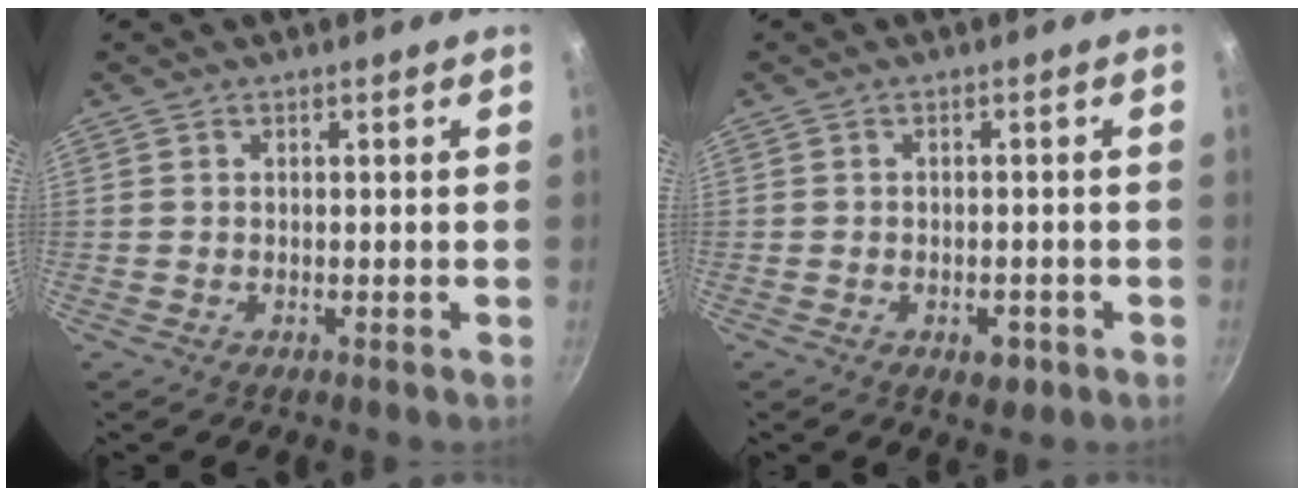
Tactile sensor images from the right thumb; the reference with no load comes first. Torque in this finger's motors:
{"motor_torque": [0.15, 0.05, 0.24, -0.20, 0.02]}